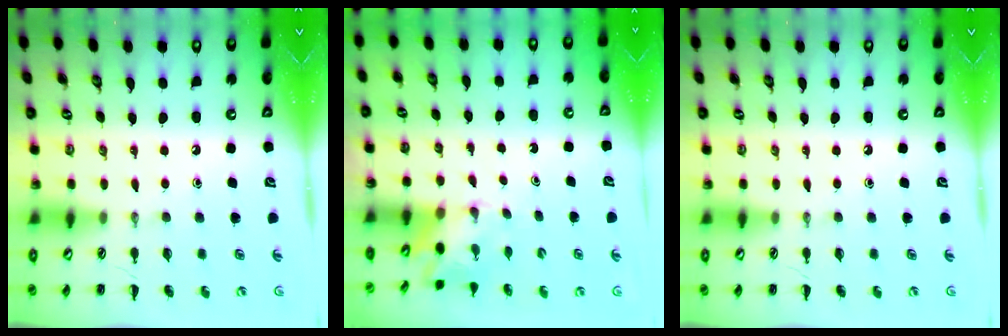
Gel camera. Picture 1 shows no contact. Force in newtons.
{"total": 2.6, "press": 2.4, "slide": 1.1}
{"total": 0.0}